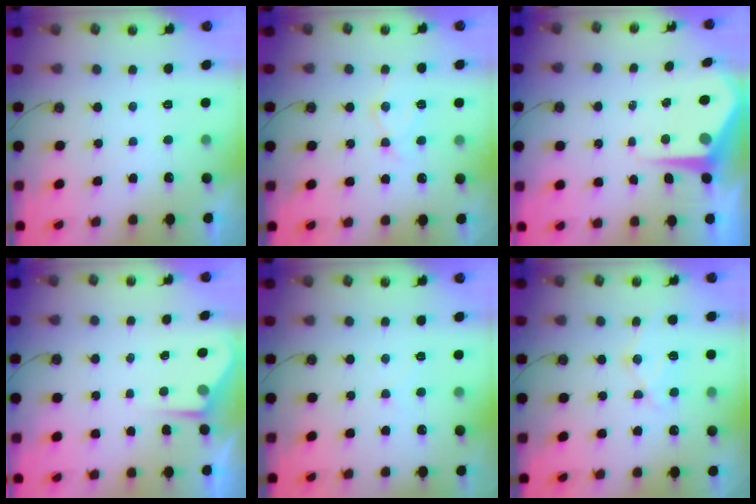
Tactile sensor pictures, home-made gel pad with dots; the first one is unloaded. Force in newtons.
{"total": 9.0, "press": 9.0, "slide": 0.7}
{"total": 8.2, "press": 8.2, "slide": 0.9}
{"total": 2.3, "press": 2.3, "slide": 0.3}
{"total": 3.5, "press": 3.4, "slide": 0.6}
{"total": 10.8, "press": 10.8, "slide": 0.5}